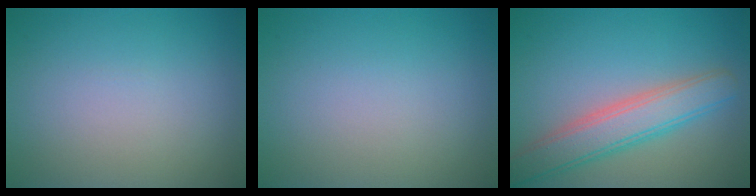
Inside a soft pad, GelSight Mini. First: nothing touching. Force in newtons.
{"total": 0.0}
{"total": 5.1, "press": 5.1, "slide": 0.6}